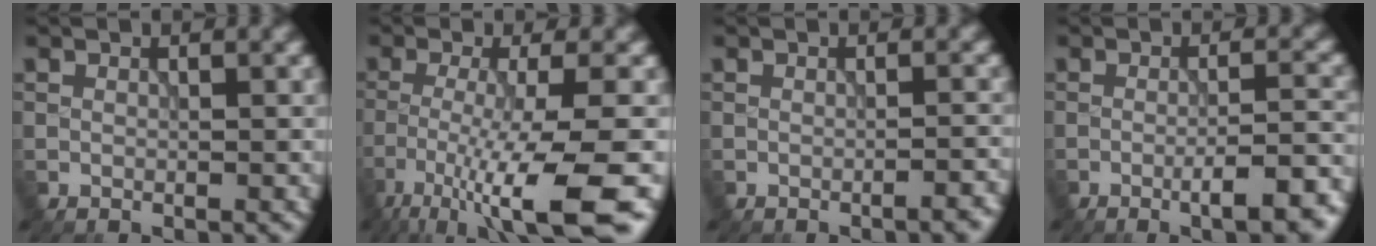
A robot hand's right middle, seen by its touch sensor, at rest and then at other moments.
{"total": 9.6, "force": [-5.3, 1.6, 7.8], "torque": [-0.138, -0.011, -0.092]}
{"total": 1.6, "force": [-1.0, 0.4, 1.2], "torque": [-0.010, 0.008, -0.014]}
{"total": 5.8, "force": [-3.0, 1.2, 4.8], "torque": [-0.069, 0.008, -0.038]}